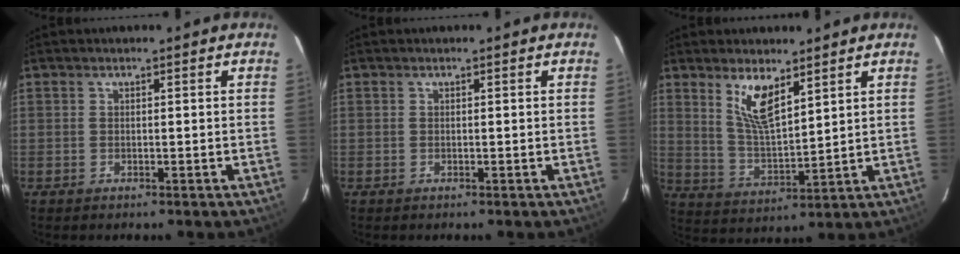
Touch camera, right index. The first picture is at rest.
{"total": 0.0}
{"total": 8.3, "force": [5.0, 2.5, 6.1], "torque": [-0.116, -0.006, 0.107]}